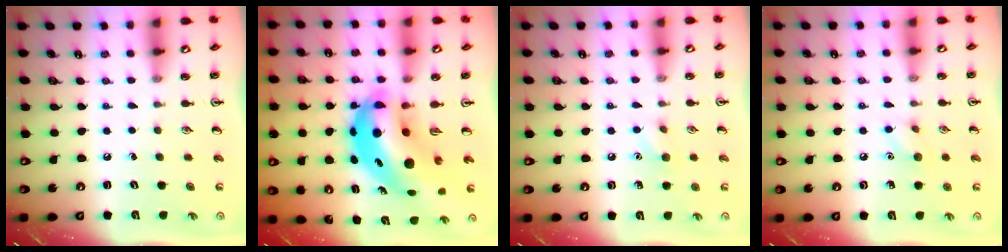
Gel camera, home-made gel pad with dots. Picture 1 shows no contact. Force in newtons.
{"total": 14.6, "press": 14.1, "slide": 4.1}
{"total": 6.6, "press": 6.4, "slide": 1.8}
{"total": 6.7, "press": 6.4, "slide": 1.9}